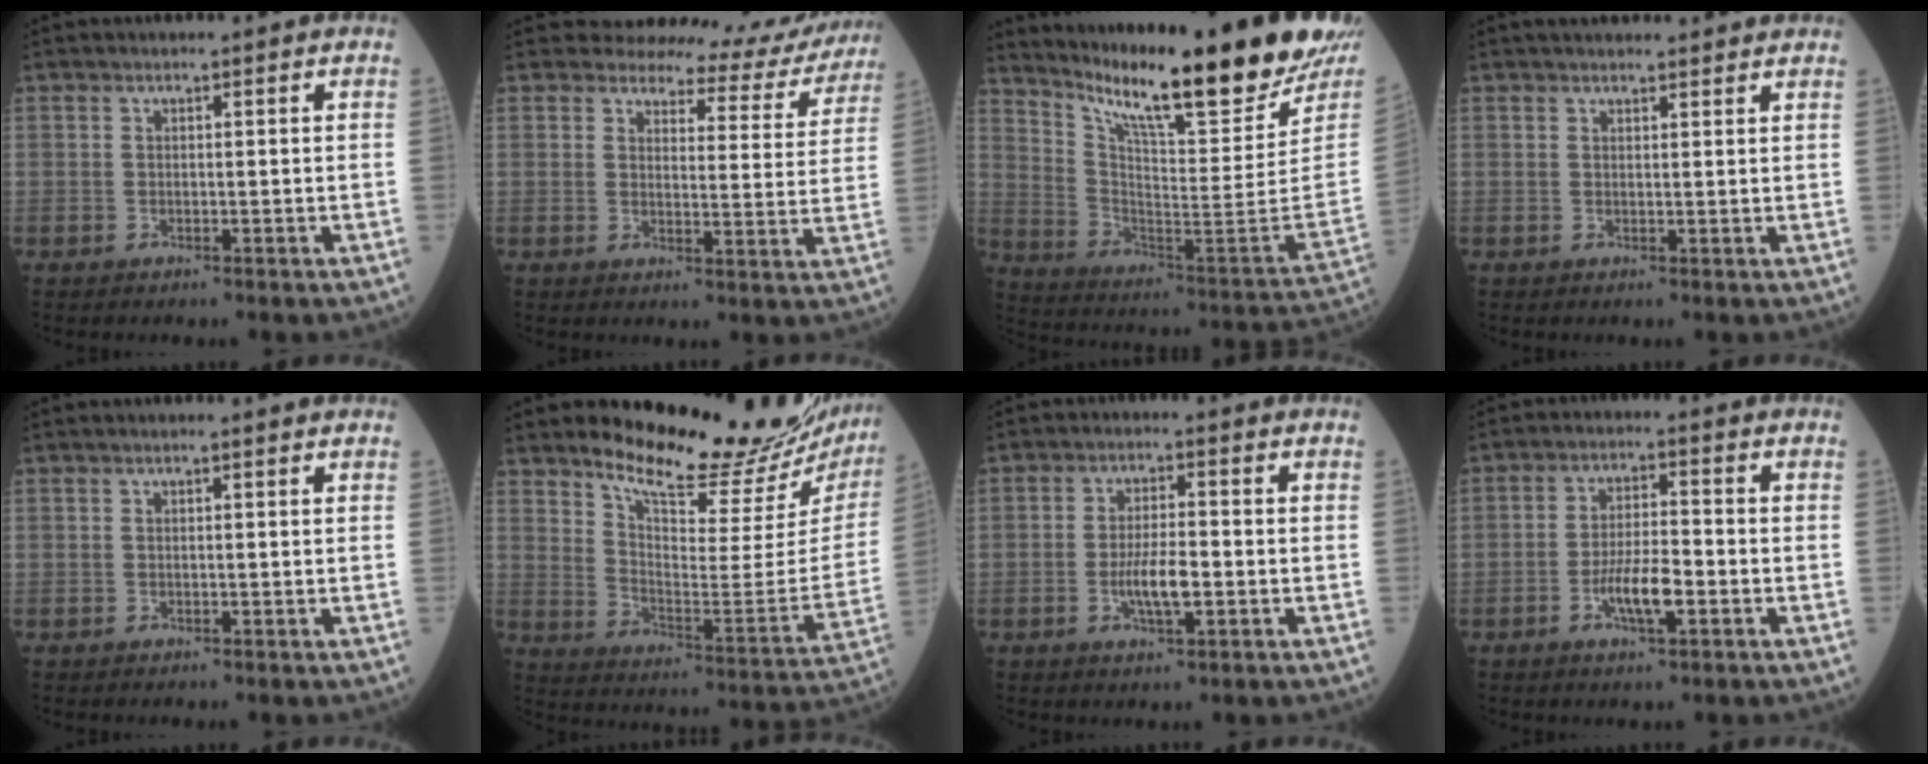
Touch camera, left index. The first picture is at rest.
{"total": 12.5, "force": [12.1, 3.1, 0.9], "torque": [0.012, -0.039, 0.116]}
{"total": 23.0, "force": [19.1, 0.8, 12.9], "torque": [-0.223, -0.066, 0.294]}
{"total": 8.5, "force": [7.7, 1.4, 3.2], "torque": [-0.038, 0.029, 0.094]}
{"total": 0.6, "force": [0.5, -0.1, 0.4], "torque": [-0.011, 0.001, 0.009]}
{"total": 22.8, "force": [21.0, 3.0, 8.5], "torque": [-0.134, -0.099, 0.278]}
{"total": 5.3, "force": [-1.3, 1.2, 4.9], "torque": [-0.099, -0.003, -0.024]}
{"total": 6.0, "force": [-2.3, 1.3, 5.4], "torque": [-0.108, -0.002, -0.043]}